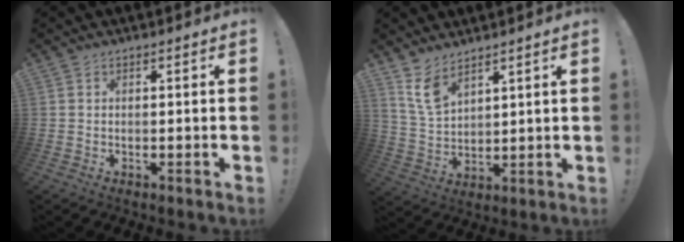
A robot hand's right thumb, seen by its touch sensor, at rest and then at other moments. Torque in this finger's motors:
{"motor_torque": [0.16, 0.25, 0.20, 0.02, 0.03]}